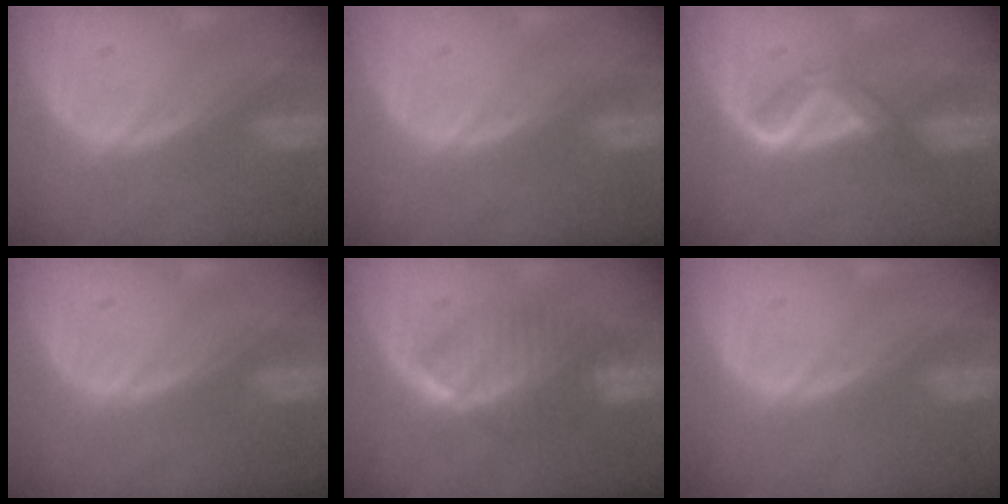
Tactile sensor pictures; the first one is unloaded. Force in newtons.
{"total": 0.0}
{"total": 3.5, "press": 3.4, "slide": 0.6}
{"total": 0.0}
{"total": 6.6, "press": 6.5, "slide": 1.0}
{"total": 0.0}